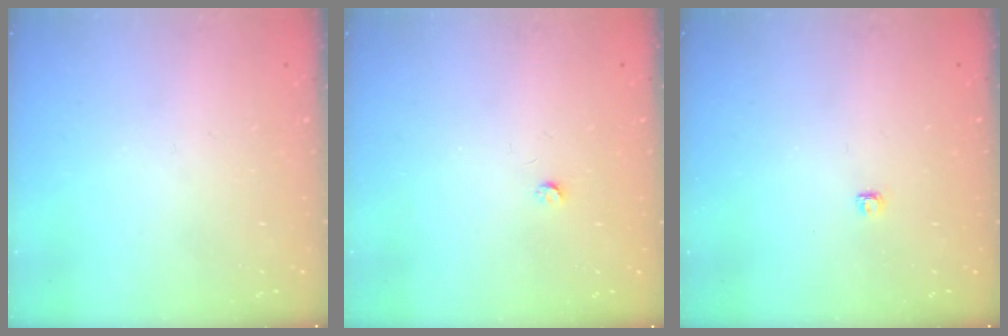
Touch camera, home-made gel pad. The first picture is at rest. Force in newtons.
{"total": 2.5, "press": 2.5, "slide": 0.4}
{"total": 2.8, "press": 2.8, "slide": 0.4}